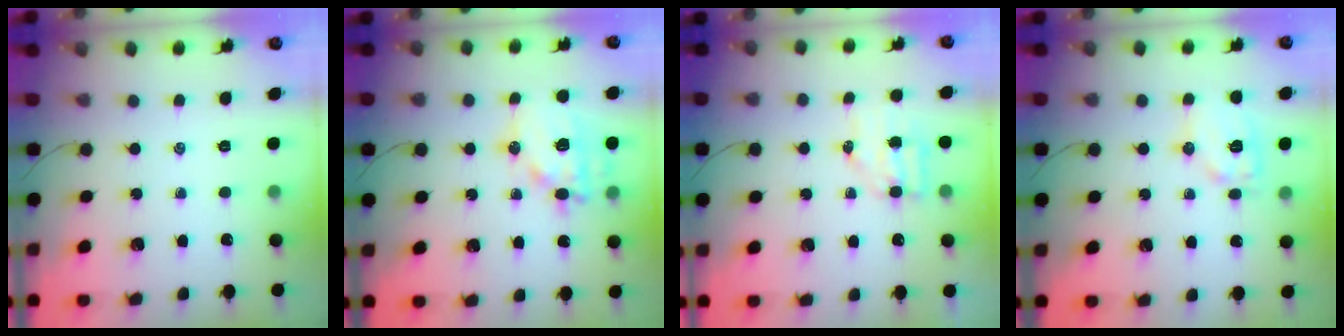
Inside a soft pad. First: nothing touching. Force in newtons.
{"total": 14.4, "press": 14.1, "slide": 3.0}
{"total": 5.6, "press": 5.6, "slide": 0.6}
{"total": 9.8, "press": 9.8, "slide": 0.2}